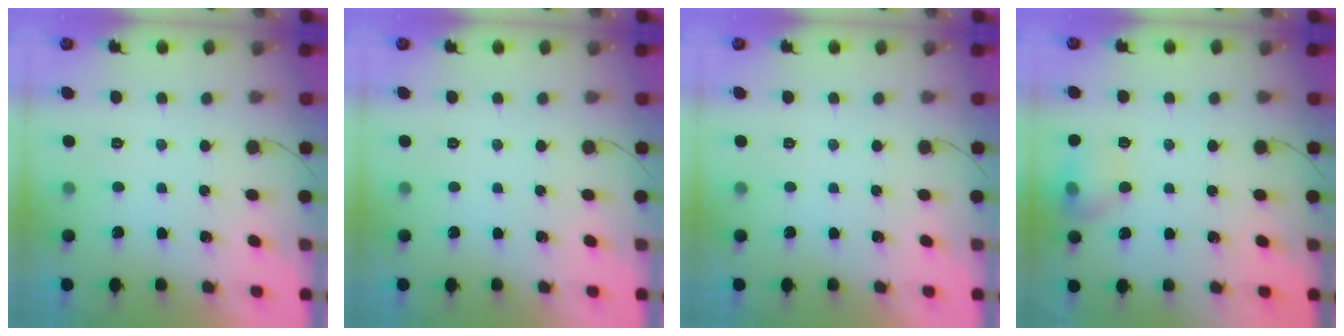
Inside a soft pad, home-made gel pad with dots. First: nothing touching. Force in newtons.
{"total": 0.0}
{"total": 0.0}
{"total": 10.1, "press": 10.0, "slide": 1.4}